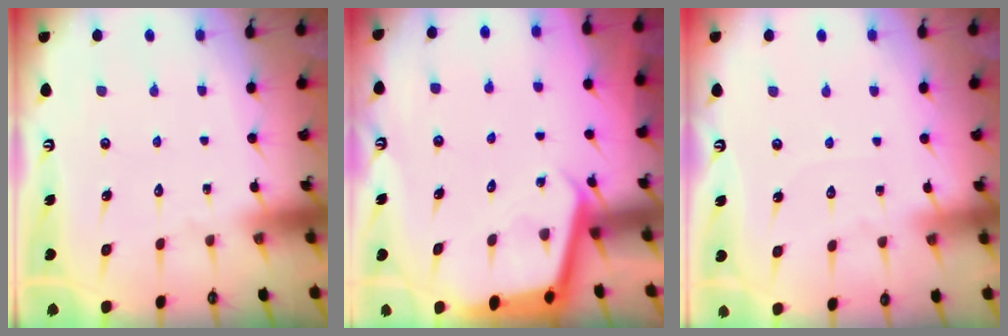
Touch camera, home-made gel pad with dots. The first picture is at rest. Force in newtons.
{"total": 3.5, "press": 3.5, "slide": 0.3}
{"total": 2.7, "press": 2.7, "slide": 0.3}